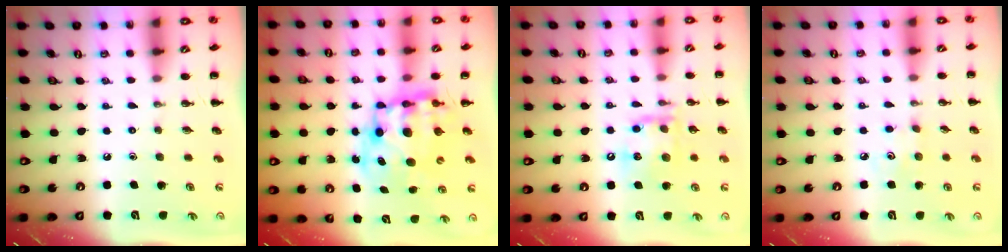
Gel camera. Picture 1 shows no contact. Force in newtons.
{"total": 11.8, "press": 11.5, "slide": 2.9}
{"total": 13.9, "press": 13.8, "slide": 1.8}
{"total": 4.7, "press": 4.6, "slide": 1.0}